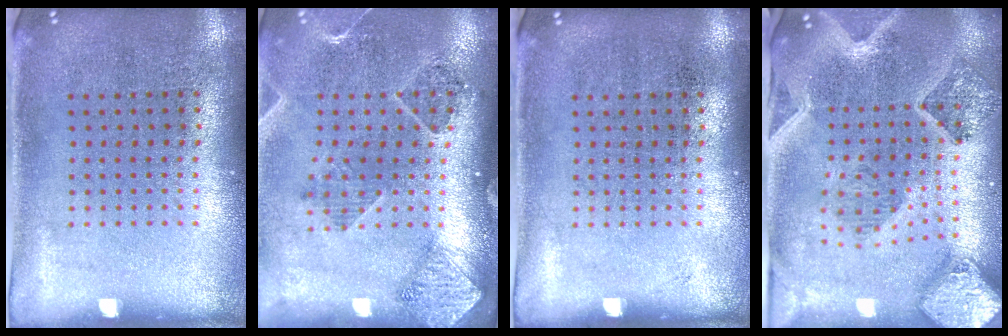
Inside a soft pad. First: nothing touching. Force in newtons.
{"total": 1.5, "press": 1.5, "slide": 0.3}
{"total": 0.0}
{"total": 2.6, "press": 2.4, "slide": 1.1}